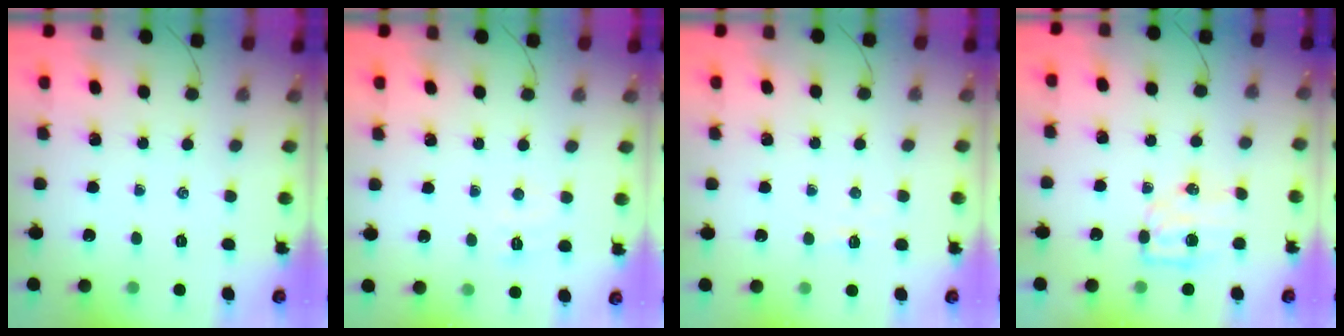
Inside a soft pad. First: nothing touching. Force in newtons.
{"total": 3.9, "press": 3.8, "slide": 0.9}
{"total": 2.6, "press": 2.5, "slide": 0.8}
{"total": 6.5, "press": 6.4, "slide": 1.0}